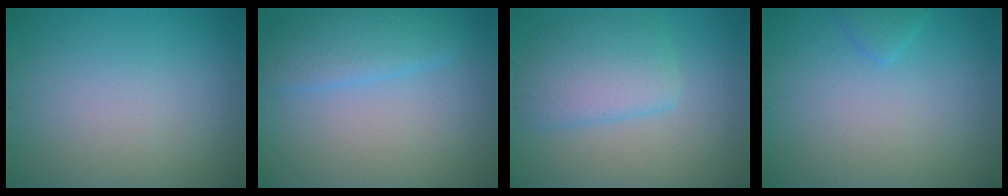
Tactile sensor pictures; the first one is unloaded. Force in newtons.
{"total": 3.4, "press": 3.4, "slide": 0.1}
{"total": 4.6, "press": 4.6, "slide": 0.2}
{"total": 1.0, "press": 1.0, "slide": 0.1}